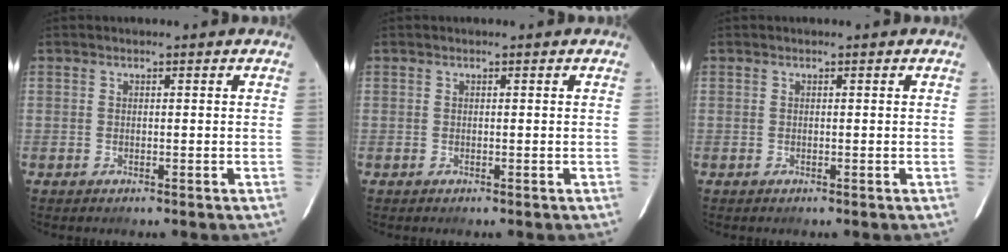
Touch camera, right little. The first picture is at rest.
{"total": 0.0}
{"total": 0.0}